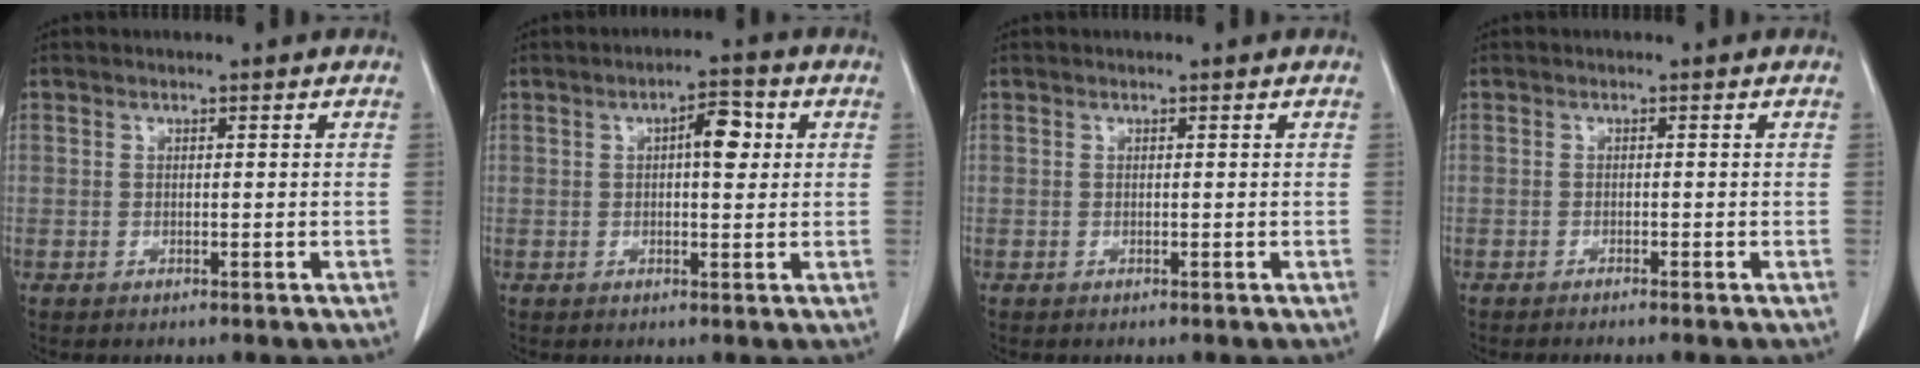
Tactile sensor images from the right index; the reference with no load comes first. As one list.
[{"total": 4.6, "force": [1.1, 1.5, 4.2], "torque": [-0.065, 0.009, 0.013]}, {"total": 0.0}, {"total": 1.6, "force": [-1.4, -0.3, 0.8], "torque": [-0.012, 0.002, -0.019]}]